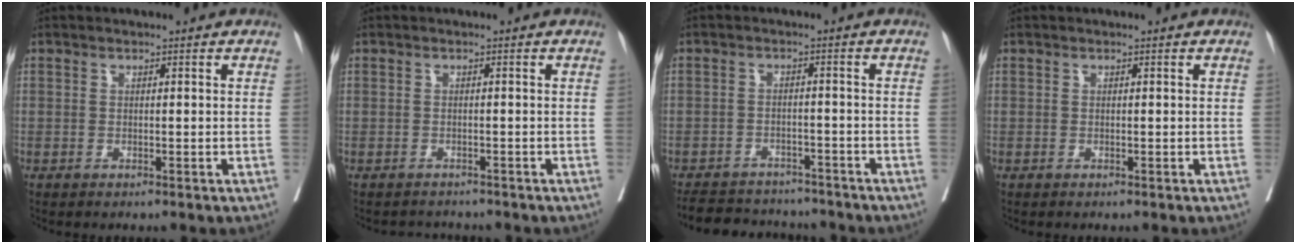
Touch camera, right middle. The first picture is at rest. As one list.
[{"total": 1.6, "force": [-1.3, 0.7, -0.6], "torque": [0.009, -0.001, -0.023]}, {"total": 10.9, "force": [-9.9, 3.6, 2.7], "torque": [-0.048, 0.009, -0.132]}, {"total": 0.0}]